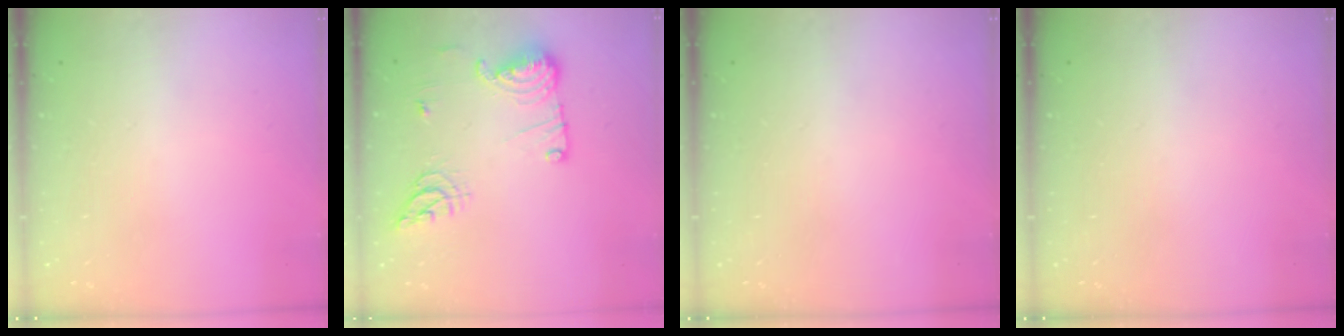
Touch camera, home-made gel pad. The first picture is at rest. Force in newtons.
{"total": 17.5, "press": 16.1, "slide": 6.9}
{"total": 0.0}
{"total": 0.0}